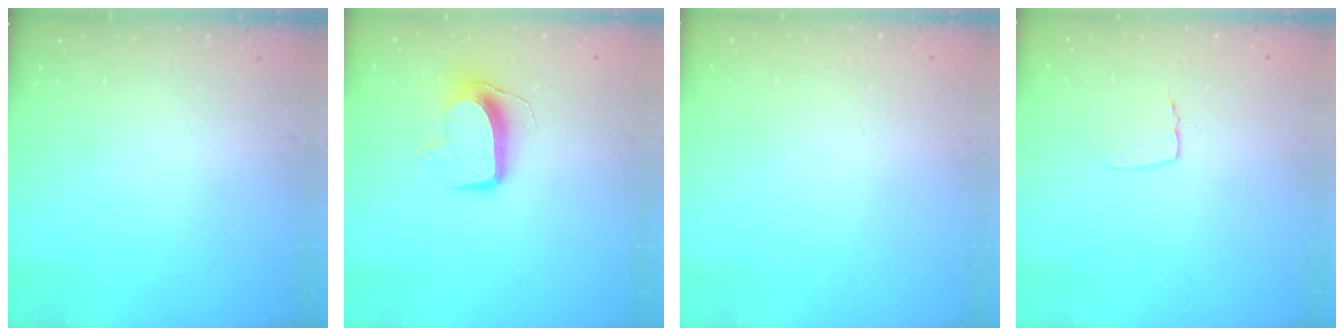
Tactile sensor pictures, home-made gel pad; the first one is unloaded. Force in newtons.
{"total": 10.4, "press": 10.3, "slide": 0.8}
{"total": 0.0}
{"total": 5.0, "press": 5.0, "slide": 0.3}